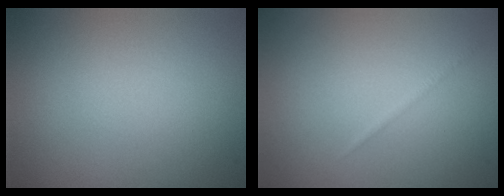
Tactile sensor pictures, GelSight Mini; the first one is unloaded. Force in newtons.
{"total": 0.5, "press": 0.5, "slide": 0.1}